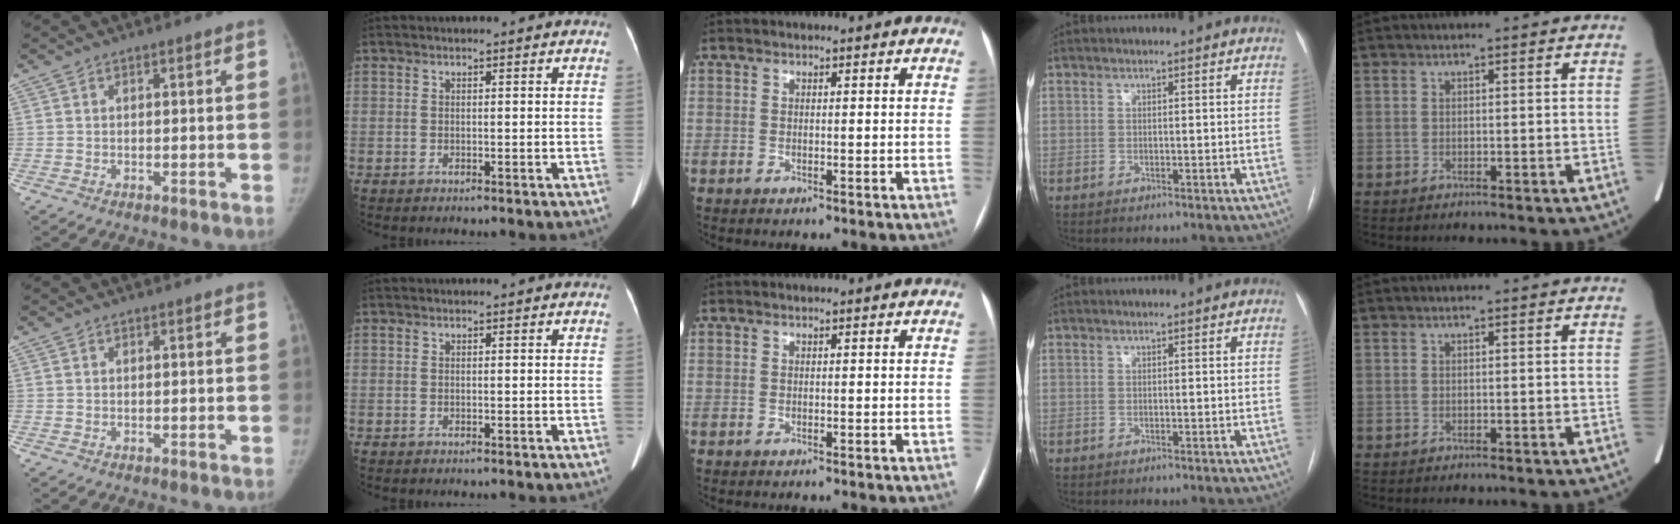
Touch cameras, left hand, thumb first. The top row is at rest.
{}